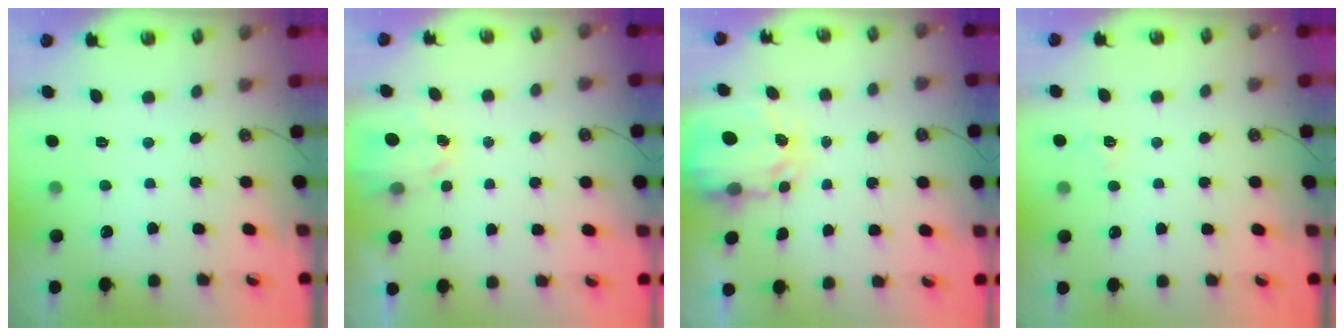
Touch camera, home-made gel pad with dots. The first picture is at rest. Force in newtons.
{"total": 2.1, "press": 2.1, "slide": 0.4}
{"total": 3.9, "press": 3.9, "slide": 0.4}
{"total": 3.2, "press": 3.2, "slide": 0.6}